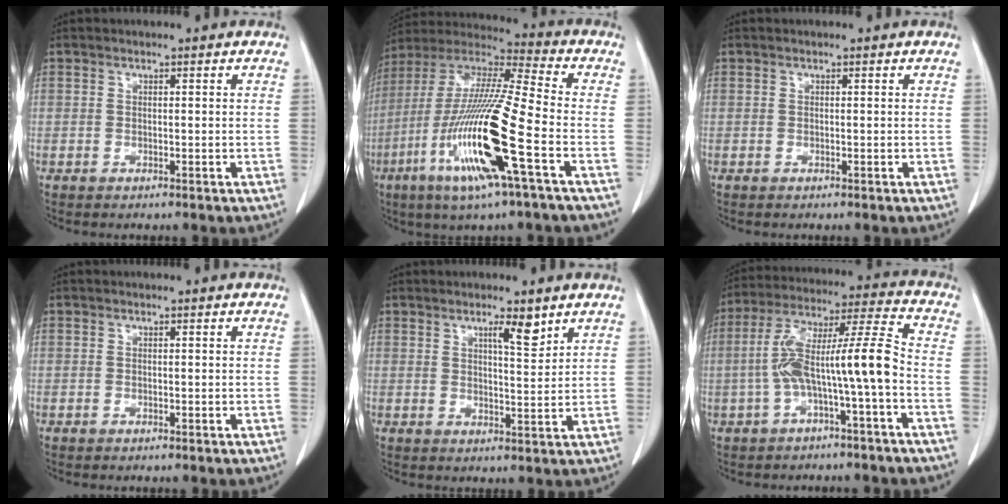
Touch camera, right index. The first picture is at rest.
{"total": 20.6, "force": [-7.1, 0.6, 19.3], "torque": [-0.415, -0.032, -0.143]}
{"total": 0.0}
{"total": 0.0}
{"total": 4.2, "force": [2.8, 0.7, 3.0], "torque": [-0.049, -0.003, 0.046]}
{"total": 11.9, "force": [-2.7, 0.3, 11.6], "torque": [-0.217, 0.038, -0.049]}